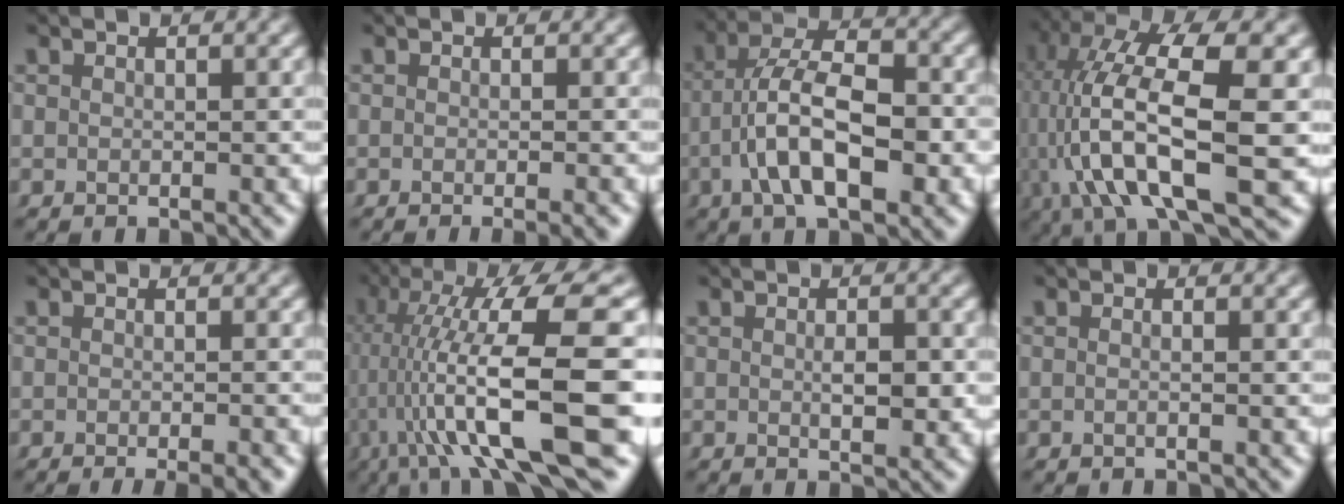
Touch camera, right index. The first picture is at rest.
{"total": 2.1, "force": [-1.4, 0.2, 1.6], "torque": [-0.008, 0.005, -0.024]}
{"total": 8.5, "force": [-1.2, 4.6, 7.0], "torque": [-0.124, -0.009, -0.025]}
{"total": 10.8, "force": [0.3, 5.3, 9.5], "torque": [-0.178, -0.008, 0.005]}
{"total": 3.5, "force": [-2.3, 0.8, 2.4], "torque": [-0.017, 0.001, -0.036]}
{"total": 13.6, "force": [-1.6, 4.8, 12.6], "torque": [-0.193, -0.005, -0.020]}
{"total": 2.3, "force": [0.1, 1.0, 2.0], "torque": [-0.032, -0.002, -0.001]}
{"total": 0.6, "force": [-0.2, 0.1, 0.6], "torque": [-0.010, 0.009, -0.011]}